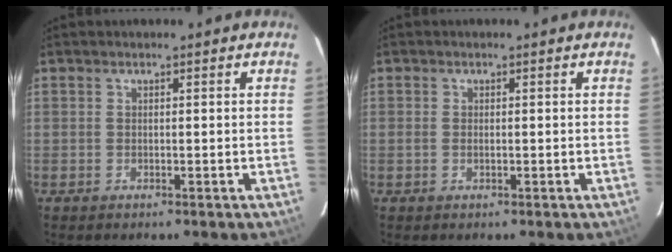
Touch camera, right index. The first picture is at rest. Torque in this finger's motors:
{"motor_torque": [-0.05, 0.10, -0.05, 0.00]}